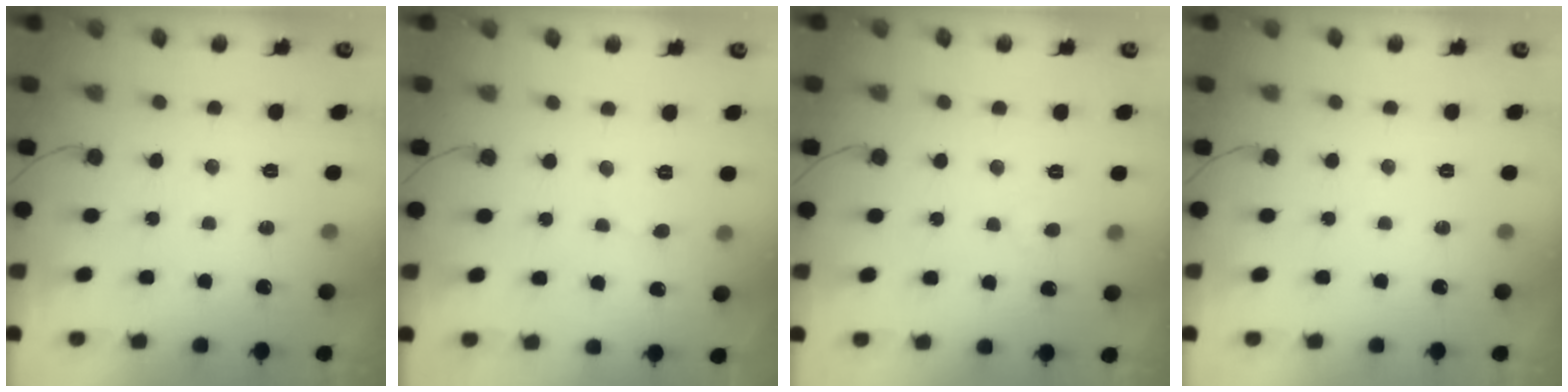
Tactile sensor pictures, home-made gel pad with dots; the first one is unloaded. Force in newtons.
{"total": 2.1, "press": 2.1, "slide": 0.2}
{"total": 3.1, "press": 3.0, "slide": 0.3}
{"total": 0.0}